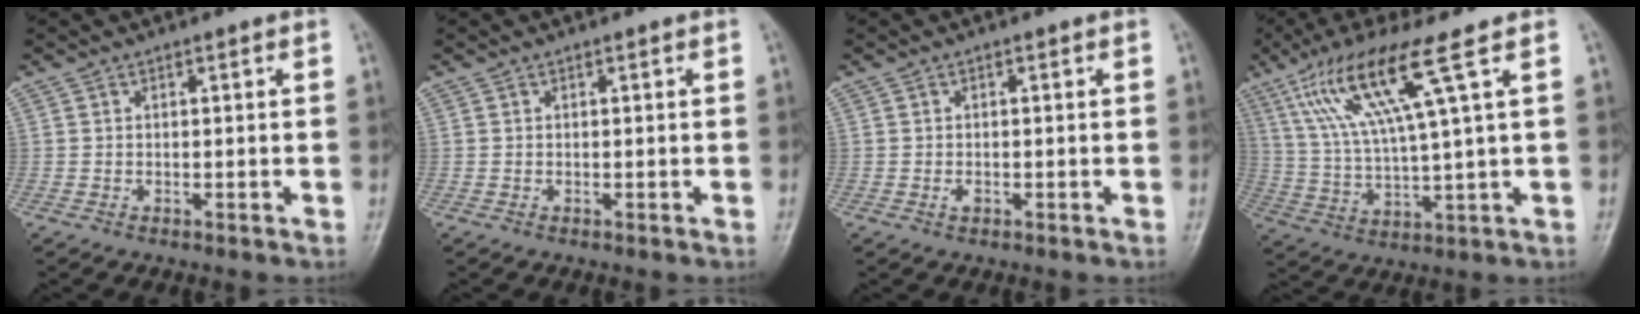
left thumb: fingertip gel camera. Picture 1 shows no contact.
{"total": 0.0}
{"total": 1.0, "force": [-0.4, 0.6, 0.7], "torque": [-0.008, 0.001, -0.008]}
{"total": 13.8, "force": [6.6, 0.5, 12.1], "torque": [-0.257, -0.015, 0.131]}